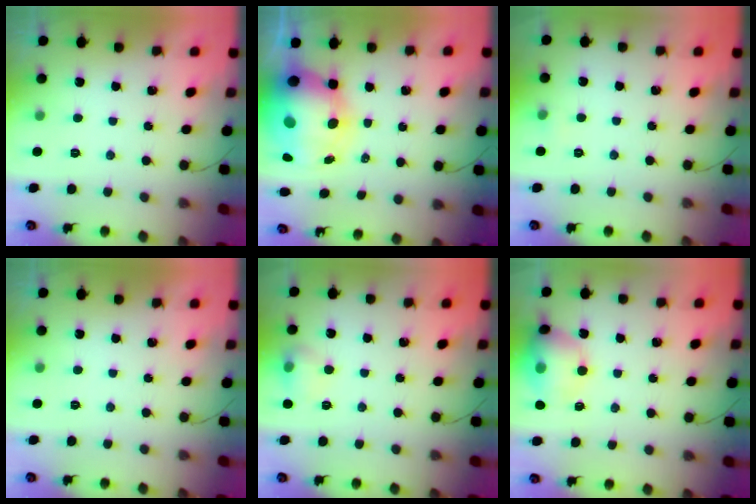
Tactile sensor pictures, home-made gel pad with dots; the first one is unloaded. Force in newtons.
{"total": 15.5, "press": 15.0, "slide": 4.1}
{"total": 3.6, "press": 3.5, "slide": 1.1}
{"total": 0.0}
{"total": 7.6, "press": 7.6, "slide": 0.9}
{"total": 13.1, "press": 12.9, "slide": 2.1}